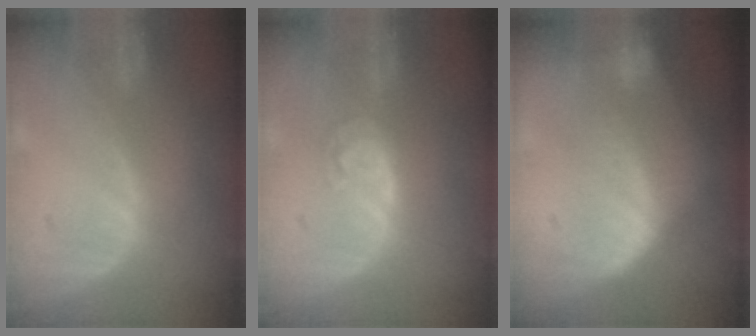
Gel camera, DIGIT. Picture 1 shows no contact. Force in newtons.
{"total": 4.6, "press": 3.9, "slide": 2.4}
{"total": 7.2, "press": 6.6, "slide": 3.0}